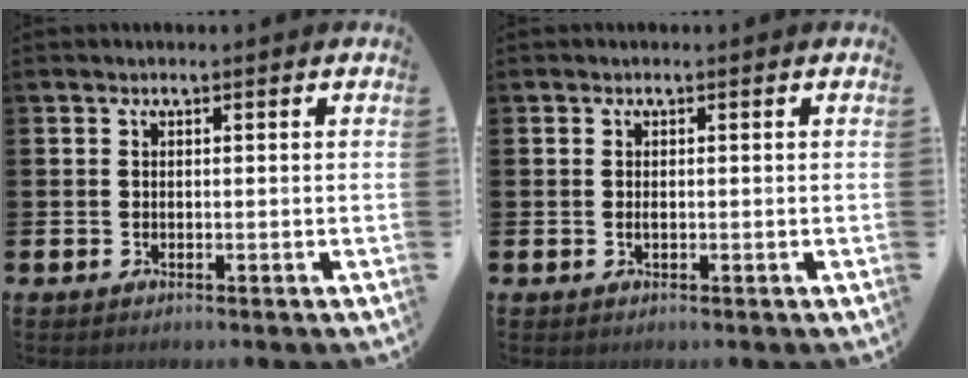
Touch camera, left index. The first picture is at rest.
{"total": 0.6, "force": [0.0, 0.3, 0.5], "torque": [-0.007, -0.001, -0.001]}